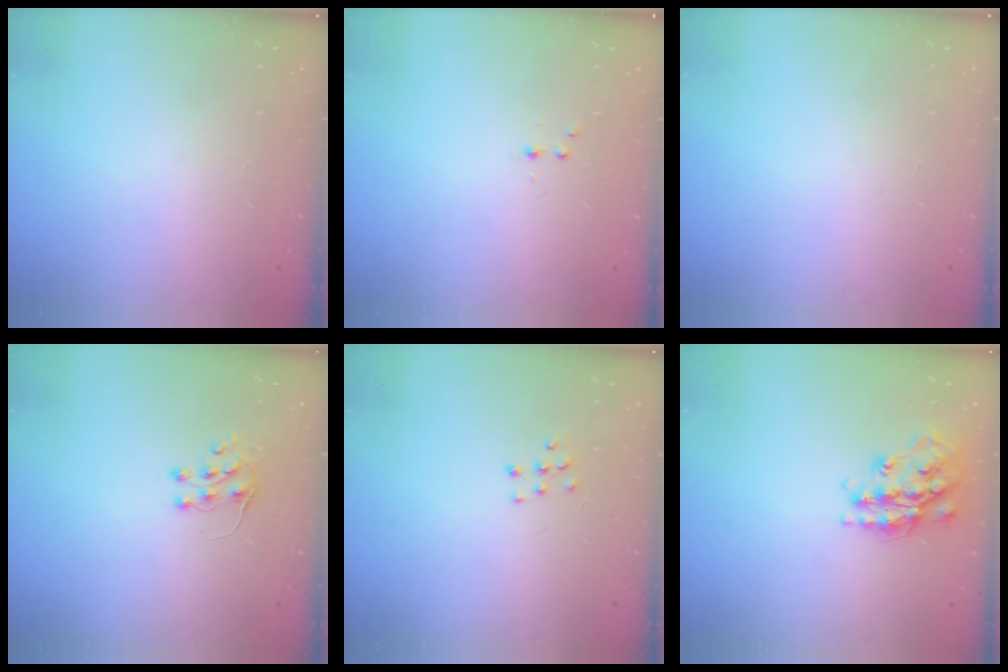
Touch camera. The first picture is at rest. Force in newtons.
{"total": 2.2, "press": 1.9, "slide": 1.2}
{"total": 0.0}
{"total": 6.0, "press": 5.9, "slide": 0.7}
{"total": 5.3, "press": 5.3, "slide": 0.5}
{"total": 16.9, "press": 16.9, "slide": 1.2}